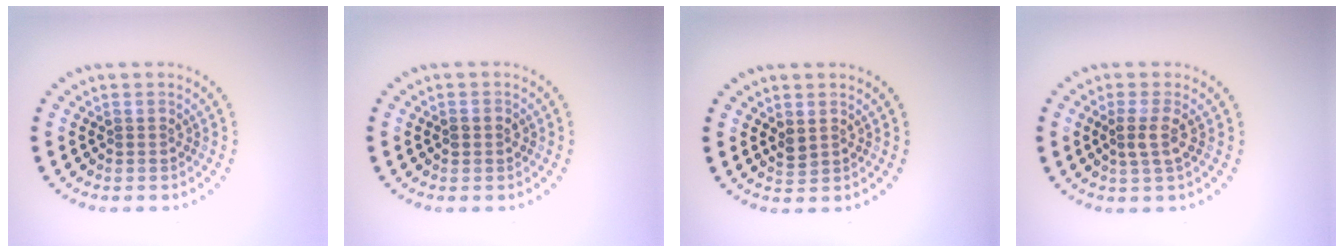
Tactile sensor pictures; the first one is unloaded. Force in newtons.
{"total": 1.3, "press": 1.3, "slide": 0.1}
{"total": 1.0, "press": 0.9, "slide": 0.4}
{"total": 2.1, "press": 1.7, "slide": 1.2}